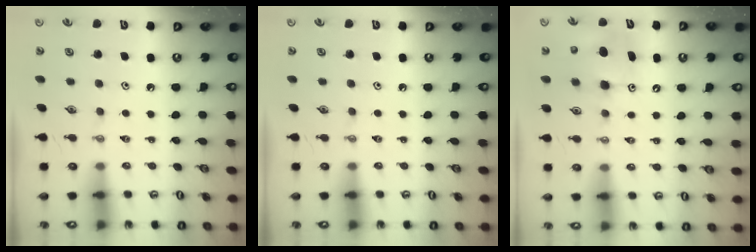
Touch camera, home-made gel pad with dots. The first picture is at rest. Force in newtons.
{"total": 0.0}
{"total": 8.8, "press": 8.5, "slide": 2.3}